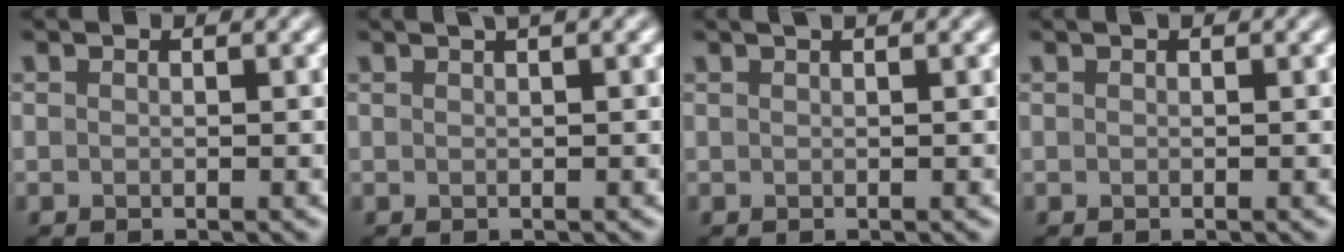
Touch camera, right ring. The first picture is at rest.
{"total": 1.7, "force": [1.0, 0.5, 1.3], "torque": [-0.016, 0.002, 0.009]}
{"total": 1.0, "force": [0.6, 0.3, 0.7], "torque": [-0.007, 0.000, 0.005]}
{"total": 0.0}